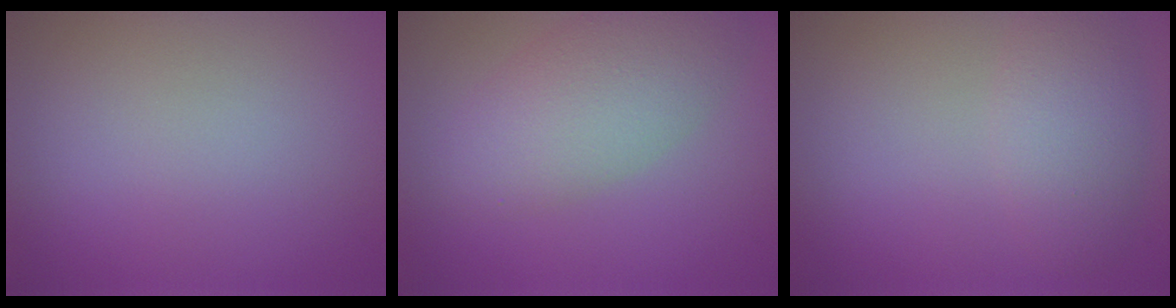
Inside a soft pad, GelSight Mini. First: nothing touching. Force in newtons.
{"total": 5.4, "press": 5.4, "slide": 0.1}
{"total": 3.3, "press": 3.3, "slide": 0.1}